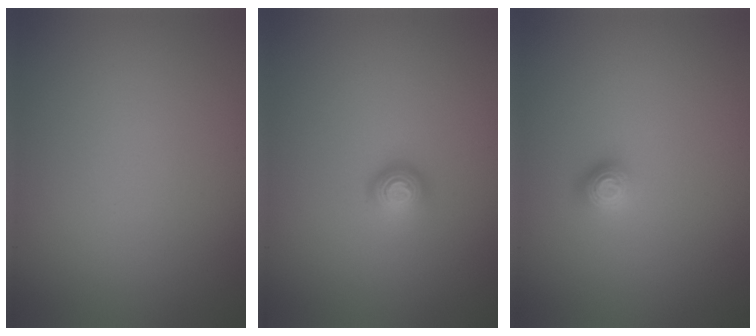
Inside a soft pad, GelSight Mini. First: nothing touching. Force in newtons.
{"total": 1.6, "press": 1.1, "slide": 1.1}
{"total": 1.1, "press": 1.0, "slide": 0.3}